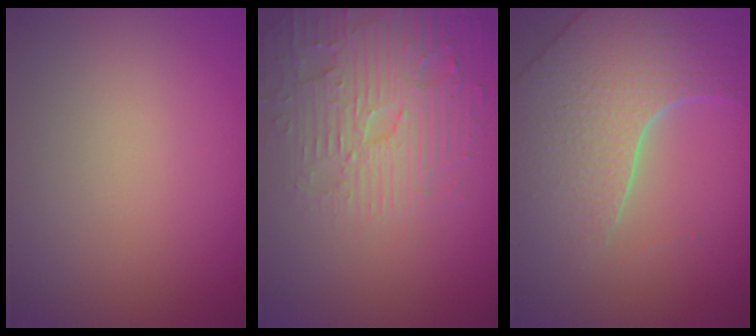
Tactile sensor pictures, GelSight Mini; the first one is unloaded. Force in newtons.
{"total": 4.6, "press": 4.4, "slide": 1.2}
{"total": 7.5, "press": 5.7, "slide": 4.9}